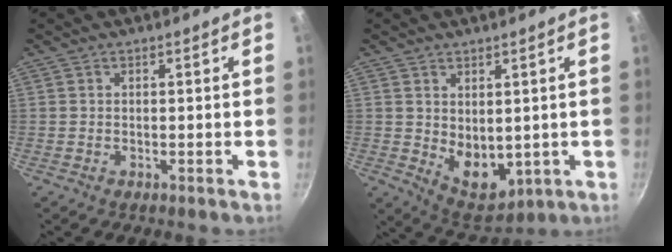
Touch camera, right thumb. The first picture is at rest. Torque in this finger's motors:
{"motor_torque": [-0.30, 0.58, 0.38, 0.77, 0.00]}